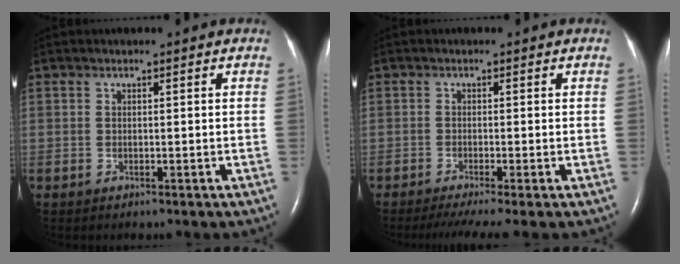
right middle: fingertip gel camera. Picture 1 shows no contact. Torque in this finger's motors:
{"motor_torque": [0.62, -0.40, 0.05, 0.01]}